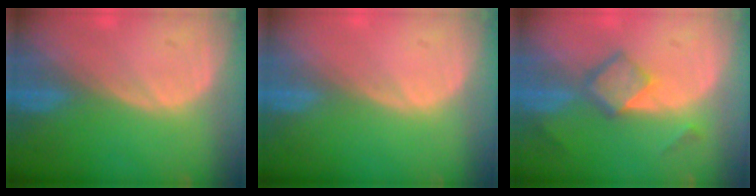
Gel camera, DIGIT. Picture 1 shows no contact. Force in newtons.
{"total": 0.0}
{"total": 5.5, "press": 4.8, "slide": 2.8}